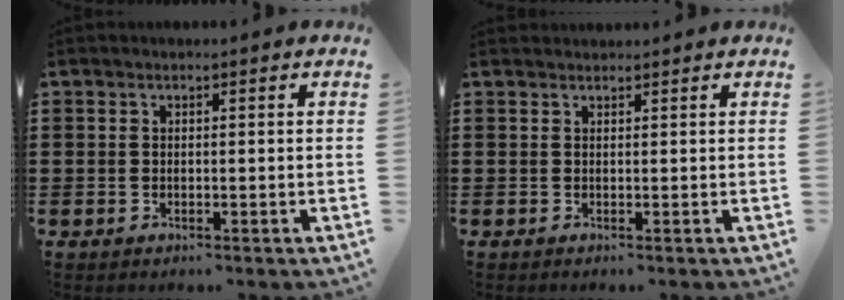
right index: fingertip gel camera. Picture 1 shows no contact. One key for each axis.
{"total": 0.5, "fx": 0.5, "fy": 0.0, "fz": -0.1, "tx": 0.001, "ty": 0.001, "tz": 0.010}